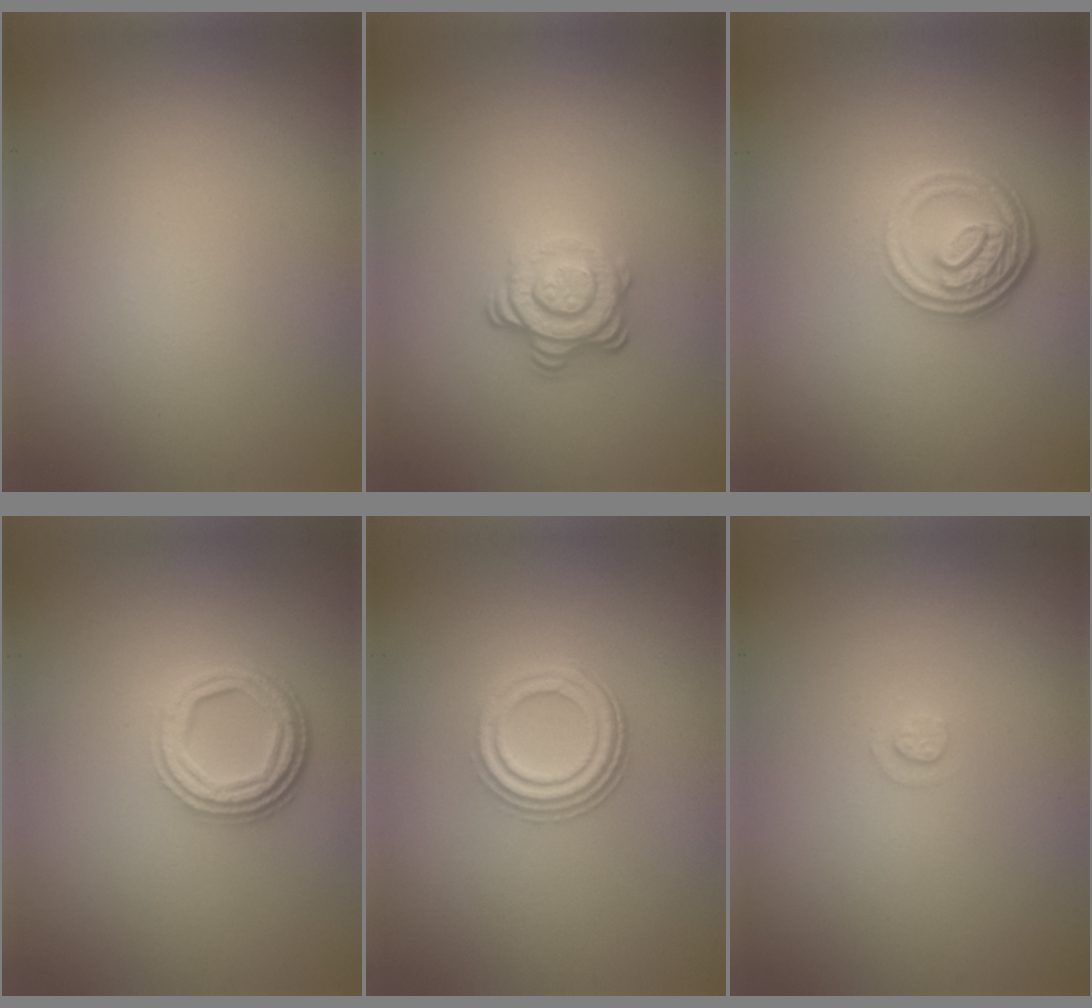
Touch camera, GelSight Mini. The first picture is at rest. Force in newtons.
{"total": 3.9, "press": 2.7, "slide": 2.8}
{"total": 4.7, "press": 3.5, "slide": 3.2}
{"total": 4.2, "press": 3.2, "slide": 2.8}
{"total": 3.9, "press": 3.1, "slide": 2.4}
{"total": 0.9, "press": 0.9, "slide": 0.2}